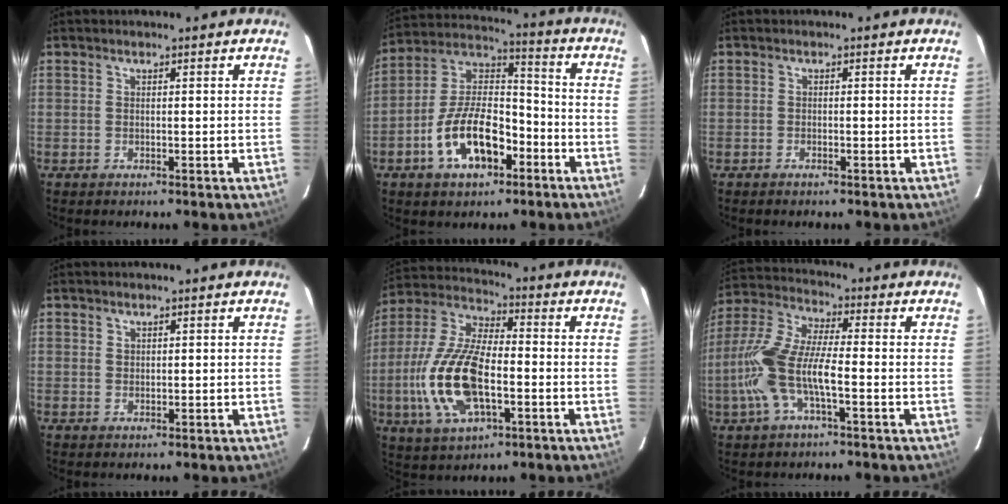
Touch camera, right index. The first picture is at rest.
{"total": 14.8, "force": [-6.7, 7.6, 10.8], "torque": [-0.211, 0.021, -0.111]}
{"total": 0.7, "force": [-0.6, 0.2, 0.3], "torque": [-0.008, 0.000, -0.013]}
{"total": 0.6, "force": [0.5, 0.4, 0.1], "torque": [0.001, 0.003, 0.009]}
{"total": 17.4, "force": [-4.2, 7.6, 15.1], "torque": [-0.331, -0.004, -0.079]}
{"total": 12.5, "force": [-3.5, 3.3, 11.5], "torque": [-0.256, 0.002, -0.071]}